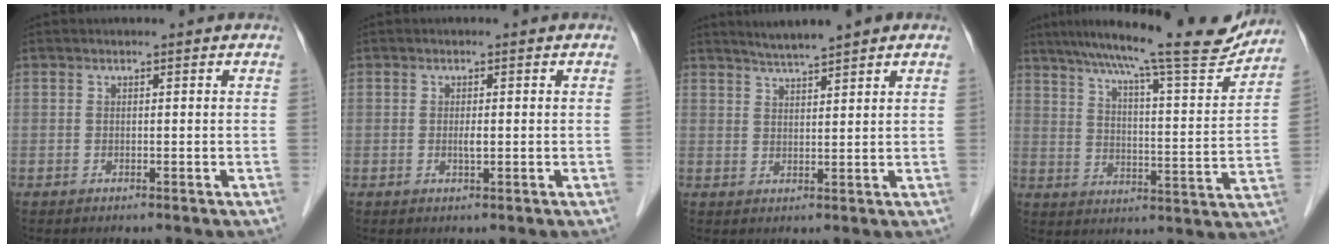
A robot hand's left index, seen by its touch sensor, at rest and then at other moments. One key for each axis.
{"total": 1.1, "fx": -0.2, "fy": 0.2, "fz": 1.1, "tx": -0.020, "ty": -0.005, "tz": -0.003}
{"total": 4.9, "fx": 4.2, "fy": -0.1, "fz": 2.5, "tx": -0.047, "ty": 0.015, "tz": 0.075}
{"total": 19.9, "fx": 17.3, "fy": 1.5, "fz": 9.6, "tx": -0.156, "ty": -0.018, "tz": 0.239}